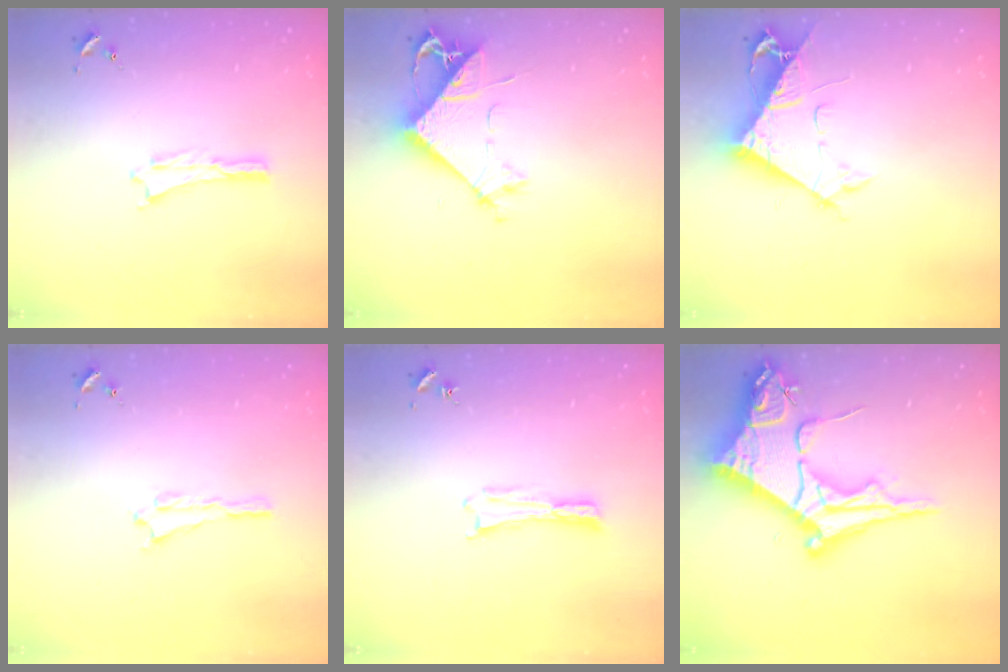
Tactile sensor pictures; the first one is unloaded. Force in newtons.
{"total": 7.6, "press": 7.5, "slide": 1.2}
{"total": 7.7, "press": 7.6, "slide": 1.1}
{"total": 0.6, "press": 0.6, "slide": 0.2}
{"total": 0.0}
{"total": 16.1, "press": 16.1, "slide": 1.6}